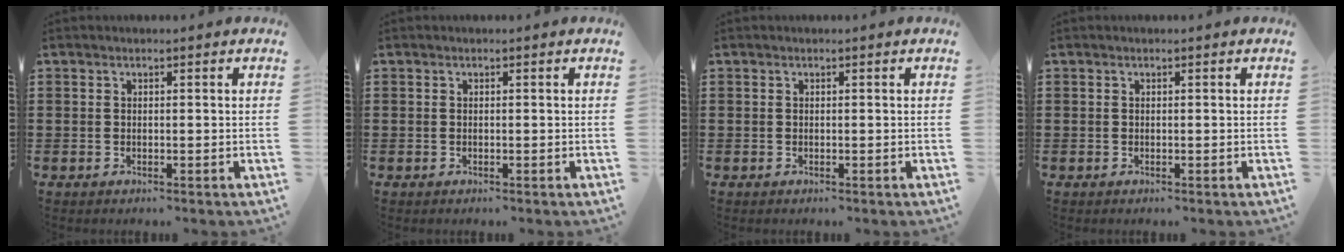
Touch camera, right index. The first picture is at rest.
{"total": 0.0}
{"total": 0.0}
{"total": 0.0}